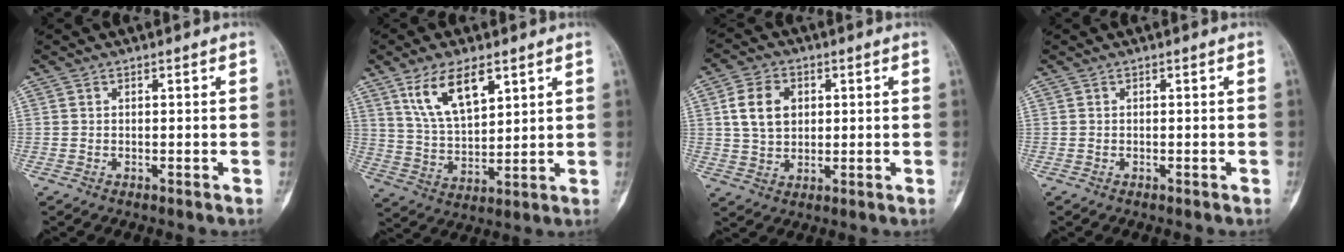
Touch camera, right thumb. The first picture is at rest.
{"total": 11.6, "force": [6.3, 5.2, 8.2], "torque": [-0.138, -0.029, 0.130]}
{"total": 8.4, "force": [2.0, 6.2, 5.4], "torque": [-0.079, 0.000, 0.036]}
{"total": 0.0}